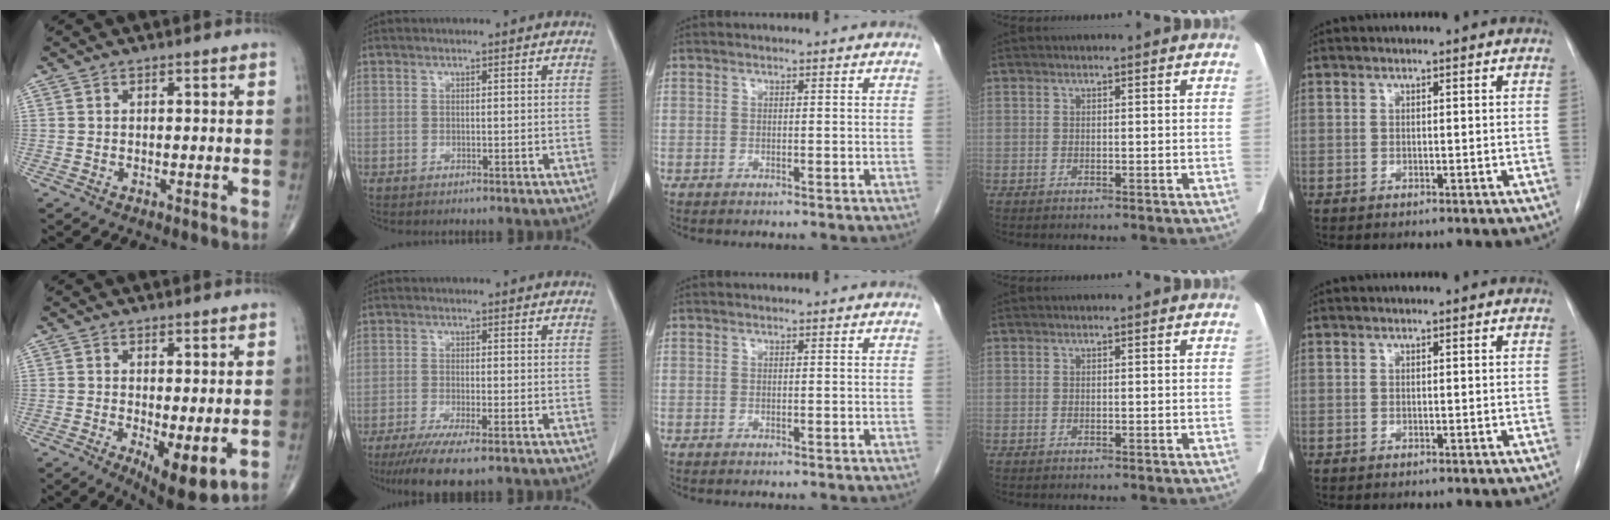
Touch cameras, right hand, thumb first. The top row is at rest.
{"thumb": {"total": 8.2, "force": [-1.6, 2.8, 7.5], "torque": [-0.111, -0.025, -0.016]}, "index": {"total": 8.1, "force": [-5.8, 0.6, 5.6], "torque": [-0.088, -0.019, -0.090]}}